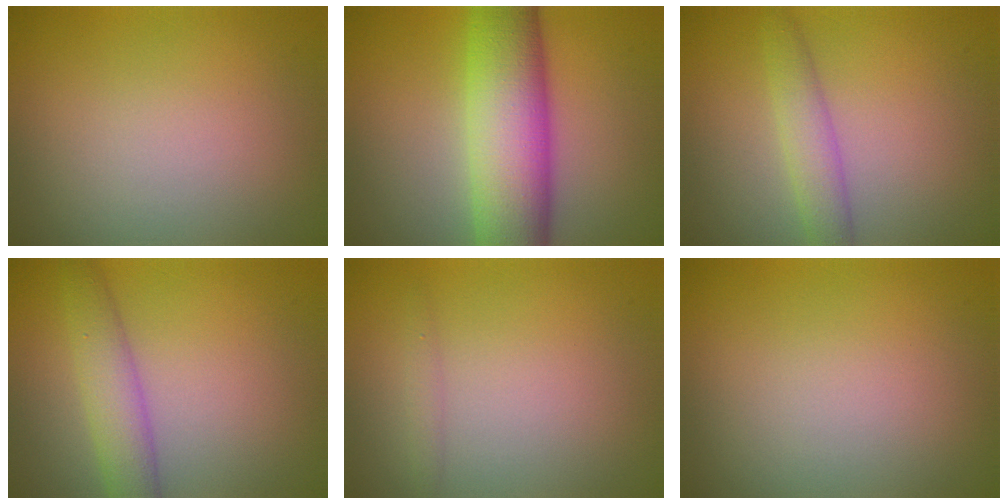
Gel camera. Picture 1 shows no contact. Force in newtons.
{"total": 10.1, "press": 10.1, "slide": 0.4}
{"total": 2.7, "press": 2.7, "slide": 0.0}
{"total": 3.8, "press": 3.8, "slide": 0.1}
{"total": 0.8, "press": 0.8, "slide": 0.0}
{"total": 0.0}